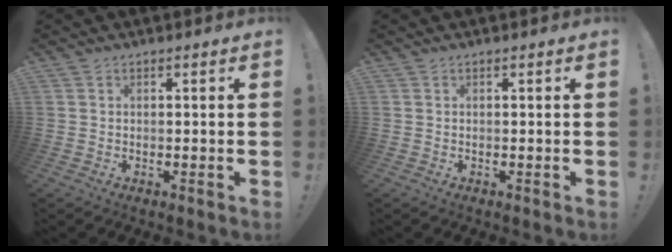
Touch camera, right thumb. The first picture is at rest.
{"total": 0.0}